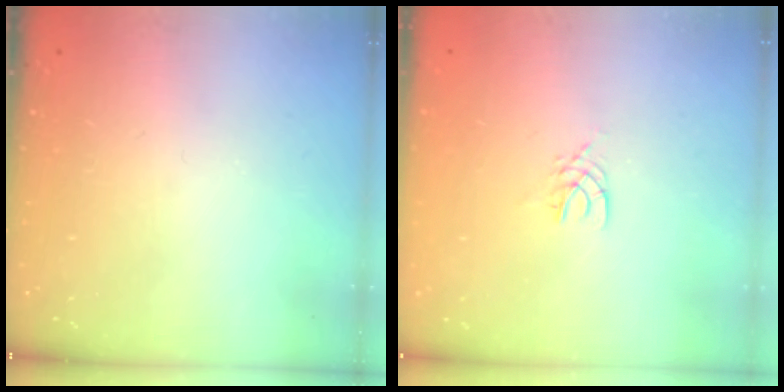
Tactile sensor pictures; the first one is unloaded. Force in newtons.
{"total": 2.5, "press": 2.5, "slide": 0.4}